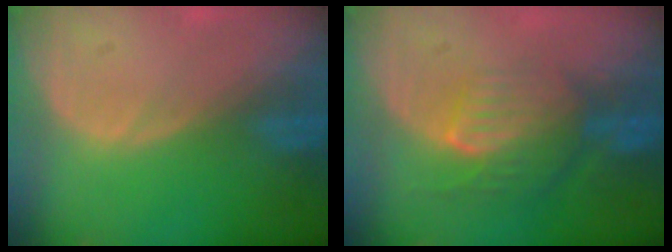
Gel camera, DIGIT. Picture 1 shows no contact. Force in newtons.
{"total": 8.1, "press": 7.1, "slide": 3.7}